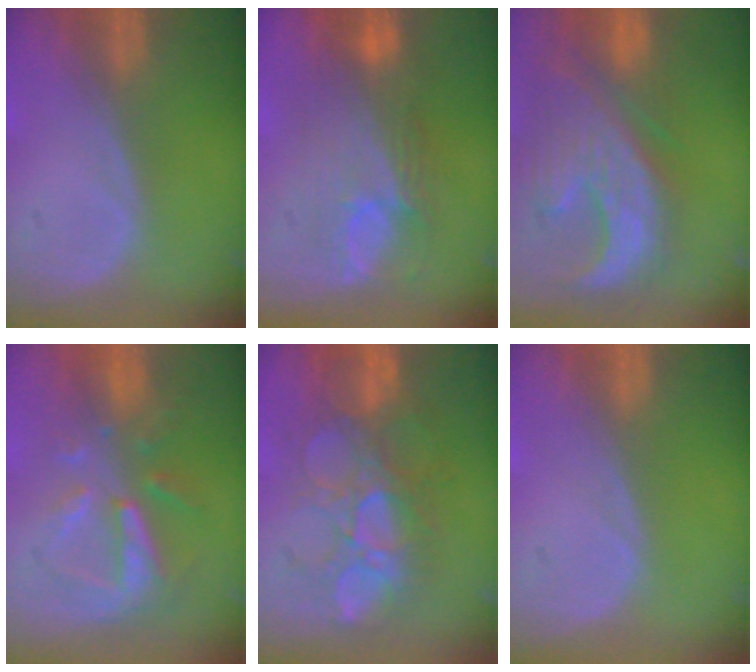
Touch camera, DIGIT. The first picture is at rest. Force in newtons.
{"total": 8.7, "press": 8.2, "slide": 2.9}
{"total": 12.6, "press": 11.1, "slide": 6.0}
{"total": 8.2, "press": 7.4, "slide": 3.5}
{"total": 9.9, "press": 9.4, "slide": 2.9}
{"total": 0.0}